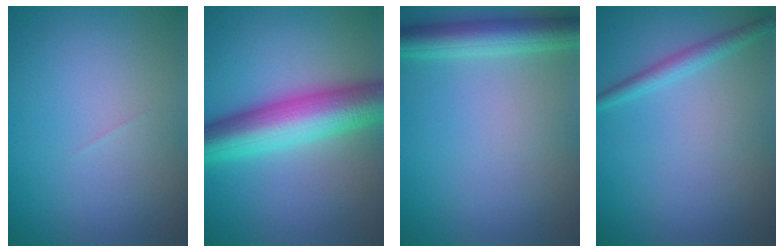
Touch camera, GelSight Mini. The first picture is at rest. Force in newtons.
{"total": 9.1, "press": 9.1, "slide": 0.1}
{"total": 4.4, "press": 4.4, "slide": 0.1}
{"total": 1.8, "press": 1.8, "slide": 0.0}